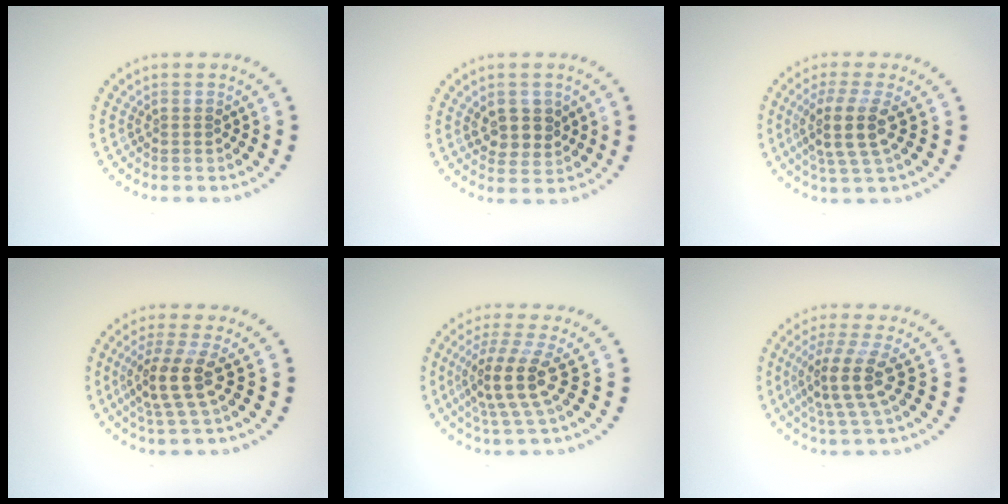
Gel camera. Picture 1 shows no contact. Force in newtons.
{"total": 2.9, "press": 2.7, "slide": 0.9}
{"total": 3.9, "press": 3.2, "slide": 2.4}
{"total": 3.7, "press": 3.0, "slide": 2.0}
{"total": 4.2, "press": 3.4, "slide": 2.4}
{"total": 4.1, "press": 3.1, "slide": 2.7}